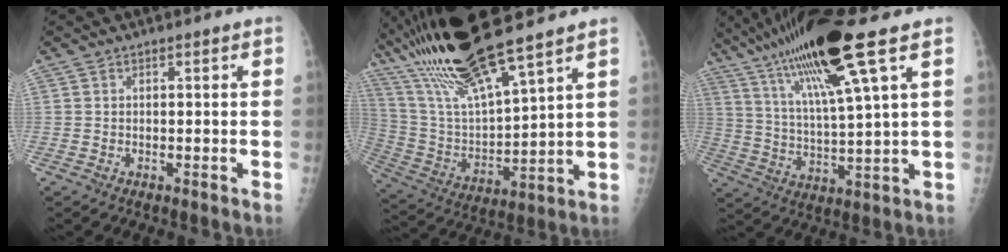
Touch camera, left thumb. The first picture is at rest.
{"total": 21.4, "force": [16.2, 2.7, 13.6], "torque": [-0.251, -0.055, 0.315]}
{"total": 19.3, "force": [10.9, 1.5, 15.9], "torque": [-0.290, -0.024, 0.199]}